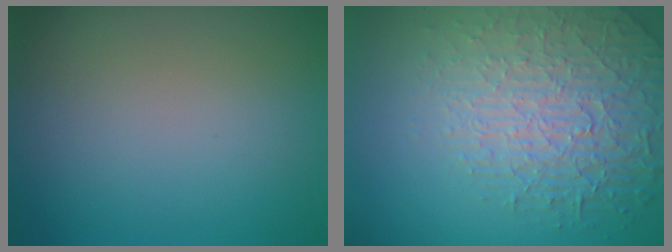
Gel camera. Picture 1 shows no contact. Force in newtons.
{"total": 5.3, "press": 4.7, "slide": 2.5}